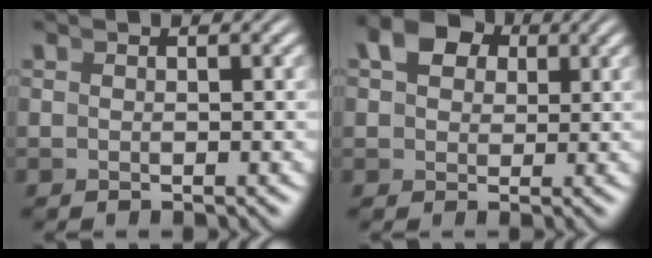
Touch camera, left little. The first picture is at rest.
{"total": 6.8, "force": [2.8, 5.1, 3.4], "torque": [-0.052, 0.013, 0.037]}